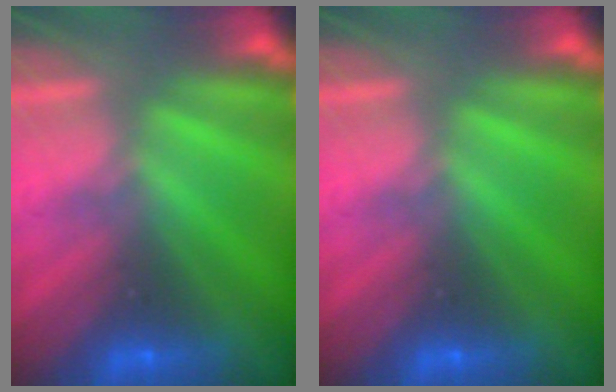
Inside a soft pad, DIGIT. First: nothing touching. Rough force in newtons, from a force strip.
{"total": 0.0}